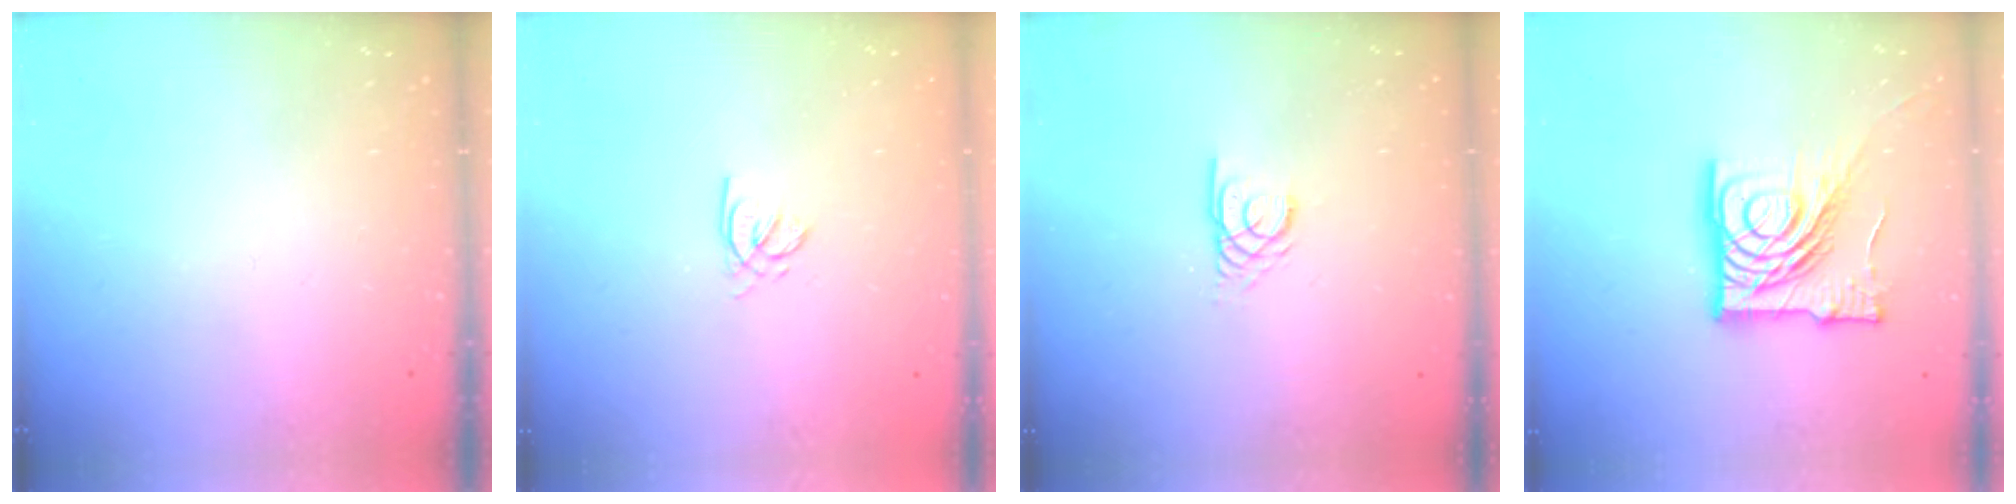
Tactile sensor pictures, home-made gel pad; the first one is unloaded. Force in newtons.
{"total": 1.4, "press": 1.4, "slide": 0.2}
{"total": 2.4, "press": 2.4, "slide": 0.2}
{"total": 23.5, "press": 23.3, "slide": 2.7}